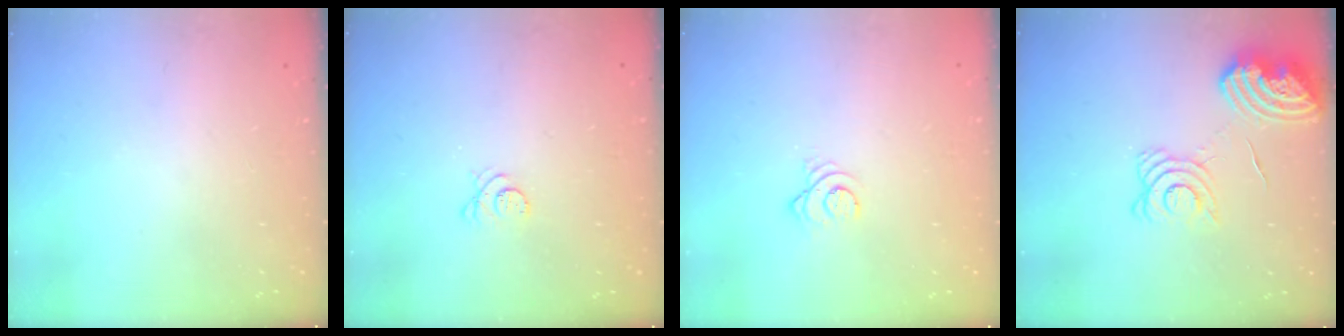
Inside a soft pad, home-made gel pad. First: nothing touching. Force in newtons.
{"total": 3.3, "press": 3.3, "slide": 0.5}
{"total": 2.9, "press": 2.9, "slide": 0.4}
{"total": 14.4, "press": 14.3, "slide": 1.9}